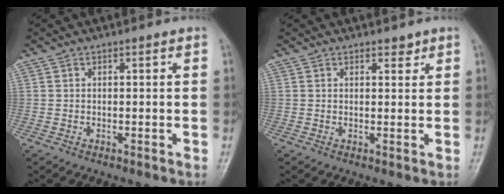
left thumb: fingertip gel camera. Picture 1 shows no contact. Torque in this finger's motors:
{"motor_torque": [-0.14, -0.09, 0.06, 0.04, 0.03]}